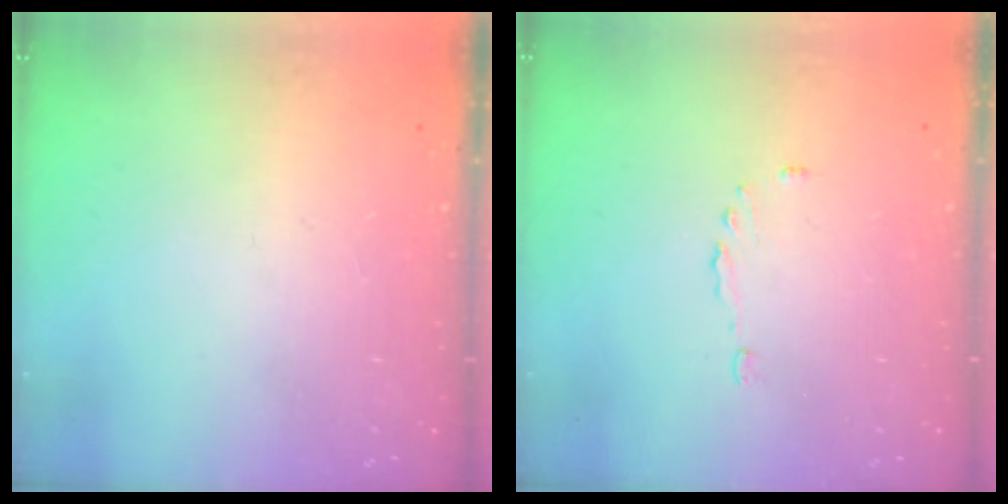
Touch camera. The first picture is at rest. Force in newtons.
{"total": 2.9, "press": 2.9, "slide": 0.5}